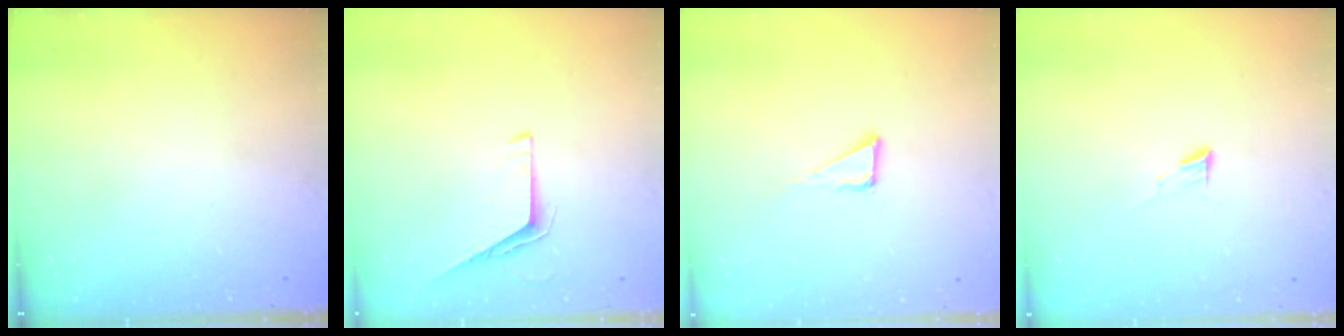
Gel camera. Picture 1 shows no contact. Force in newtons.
{"total": 5.4, "press": 5.3, "slide": 0.6}
{"total": 3.8, "press": 3.8, "slide": 0.2}
{"total": 5.0, "press": 4.9, "slide": 0.5}